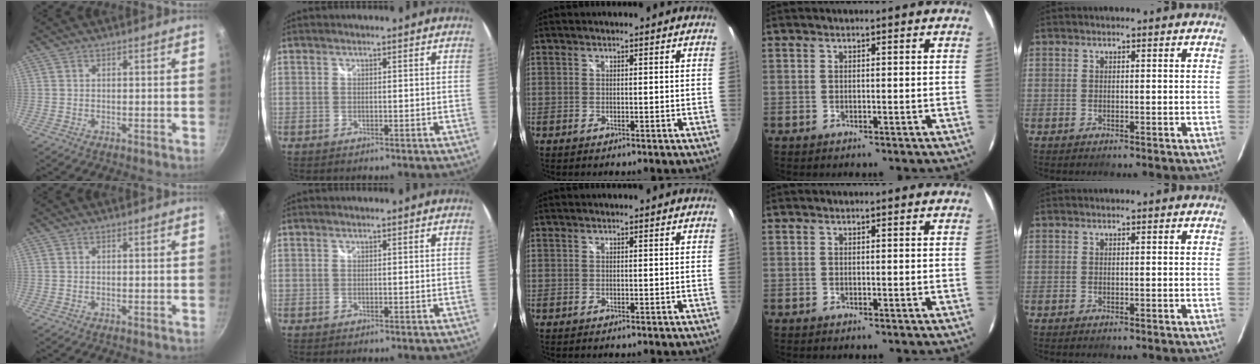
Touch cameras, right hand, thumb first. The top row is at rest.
{}